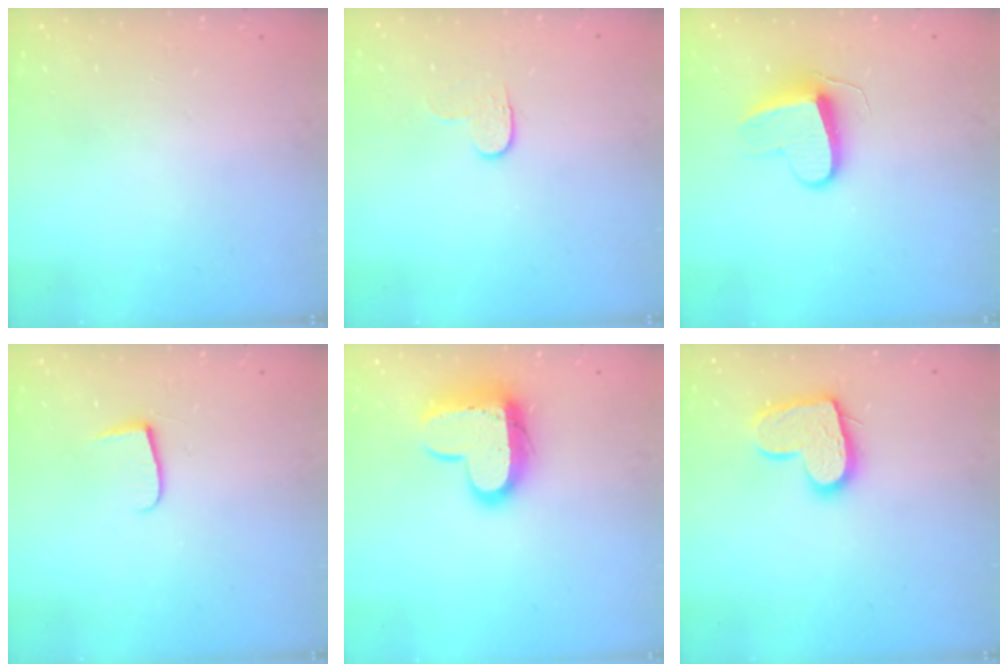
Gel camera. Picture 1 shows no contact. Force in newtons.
{"total": 4.2, "press": 4.2, "slide": 0.5}
{"total": 9.4, "press": 9.4, "slide": 0.4}
{"total": 6.5, "press": 6.5, "slide": 0.8}
{"total": 14.4, "press": 14.4, "slide": 1.1}
{"total": 14.0, "press": 14.0, "slide": 1.3}